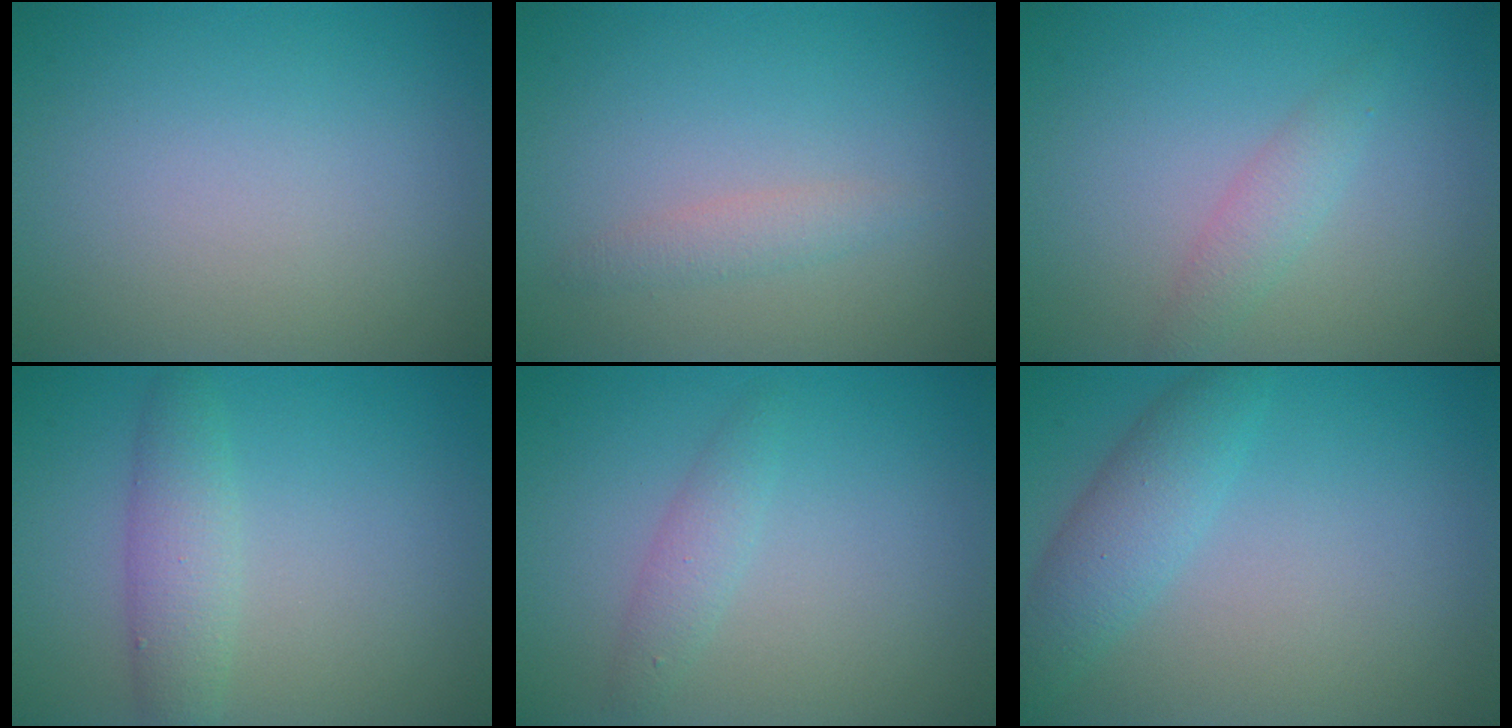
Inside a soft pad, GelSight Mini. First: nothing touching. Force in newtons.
{"total": 1.4, "press": 1.4, "slide": 0.0}
{"total": 1.7, "press": 1.7, "slide": 0.1}
{"total": 2.9, "press": 2.9, "slide": 0.0}
{"total": 1.6, "press": 1.6, "slide": 0.1}
{"total": 3.0, "press": 3.0, "slide": 0.2}